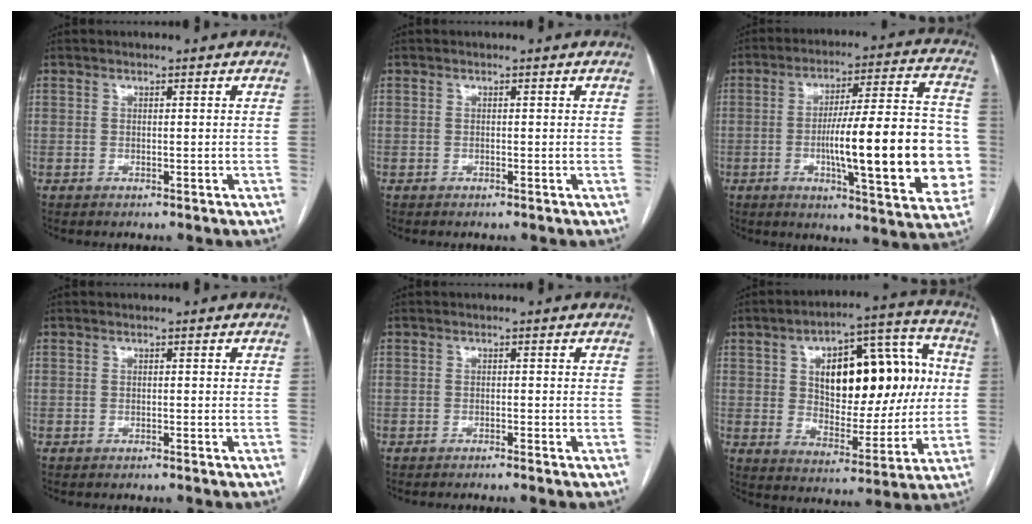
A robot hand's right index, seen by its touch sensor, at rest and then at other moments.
{"total": 0.0}
{"total": 21.9, "force": [-3.3, 3.7, 21.3], "torque": [-0.257, 0.019, -0.039]}
{"total": 0.0}
{"total": 1.5, "force": [-1.2, -0.4, 0.8], "torque": [-0.011, 0.005, -0.021]}
{"total": 20.9, "force": [3.5, 9.7, 18.2], "torque": [-0.273, 0.039, 0.057]}